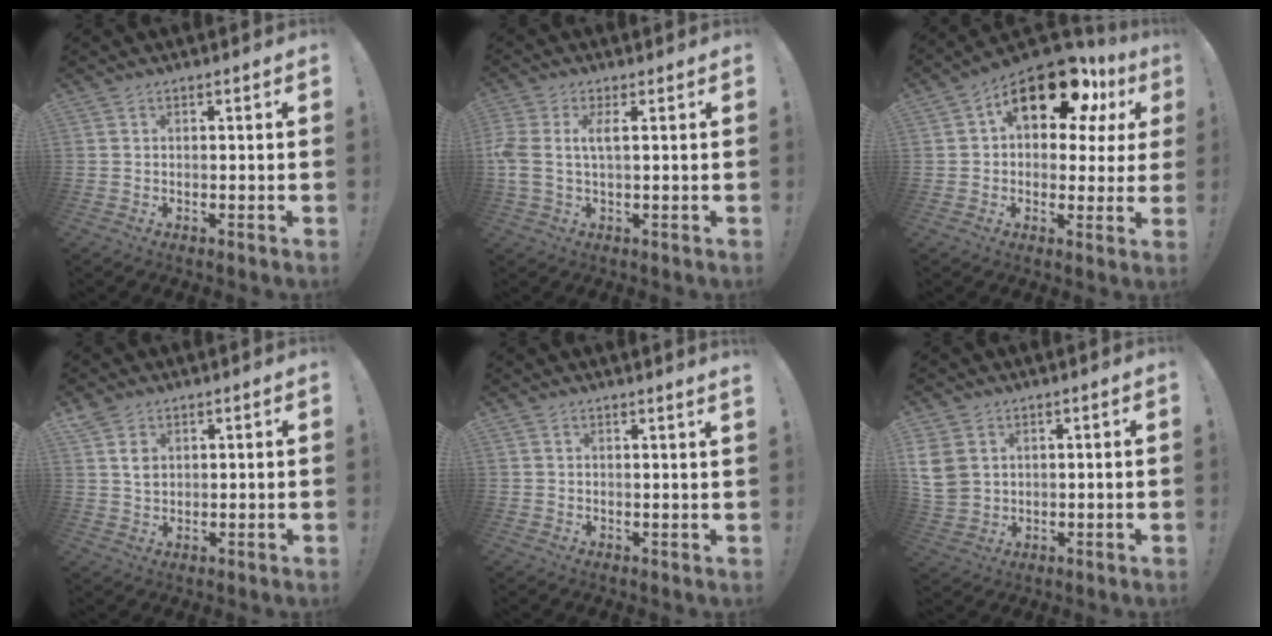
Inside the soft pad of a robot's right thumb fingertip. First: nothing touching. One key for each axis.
{"total": 4.7, "fx": 0.8, "fy": 1.6, "fz": 4.4, "tx": -0.094, "ty": -0.010, "tz": 0.009}
{"total": 18.2, "fx": 9.0, "fy": 9.1, "fz": 13.0, "tx": -0.191, "ty": -0.039, "tz": 0.152}
{"total": 4.3, "fx": 2.0, "fy": 2.8, "fz": 2.6, "tx": -0.032, "ty": -0.008, "tz": 0.035}
{"total": 2.0, "fx": 1.5, "fy": -0.9, "fz": 0.9, "tx": -0.002, "ty": -0.018, "tz": 0.023}
{"total": 7.6, "fx": 2.6, "fy": 5.8, "fz": 4.2, "tx": -0.103, "ty": -0.008, "tz": 0.054}